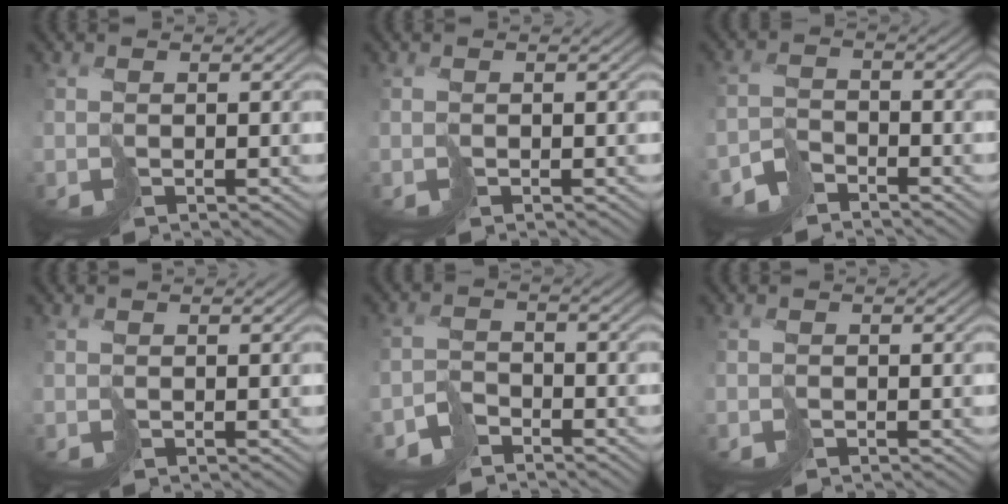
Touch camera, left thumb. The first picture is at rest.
{"total": 0.0}
{"total": 4.1, "force": [-3.6, 1.5, 1.2], "torque": [-0.022, -0.006, -0.083]}
{"total": 0.0}
{"total": 3.7, "force": [-3.2, 1.5, 1.0], "torque": [-0.018, -0.003, -0.074]}
{"total": 0.5, "force": [-0.5, 0.2, 0.1], "torque": [0.001, 0.001, -0.009]}